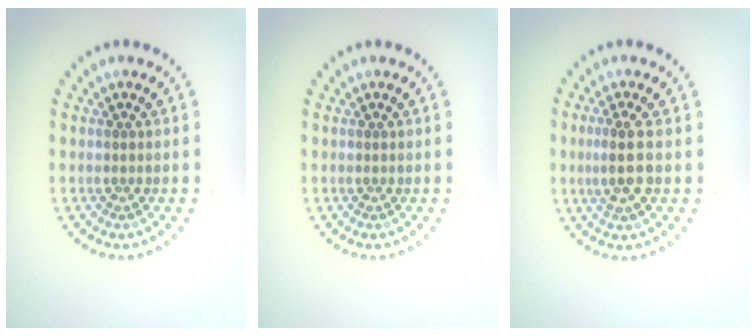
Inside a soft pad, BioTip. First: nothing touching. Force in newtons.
{"total": 0.0}
{"total": 2.9, "press": 2.7, "slide": 1.1}